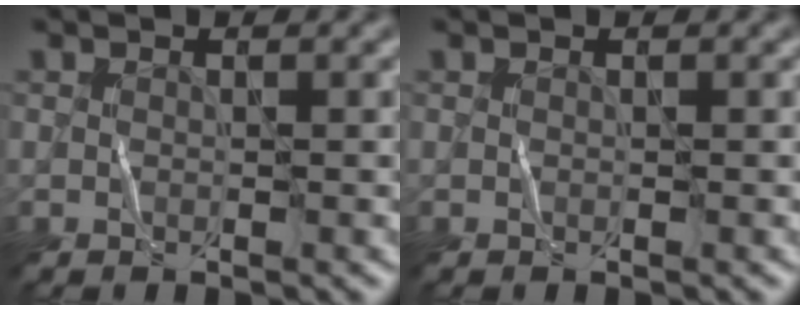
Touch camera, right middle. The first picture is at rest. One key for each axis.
{"total": 0.0}